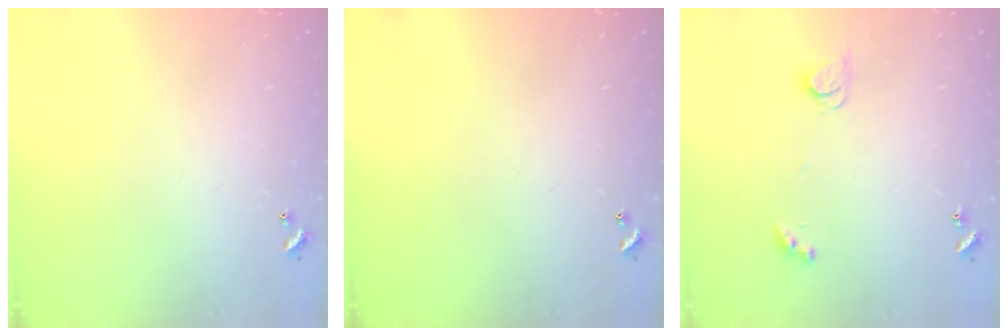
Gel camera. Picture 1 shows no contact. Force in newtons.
{"total": 0.0}
{"total": 2.5, "press": 2.4, "slide": 0.3}